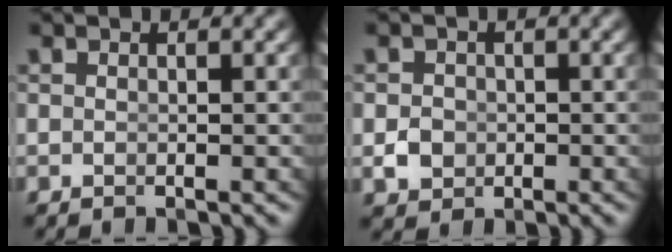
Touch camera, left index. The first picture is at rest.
{"total": 1.4, "force": [-0.6, 1.2, 0.5], "torque": [-0.008, -0.011, -0.002]}